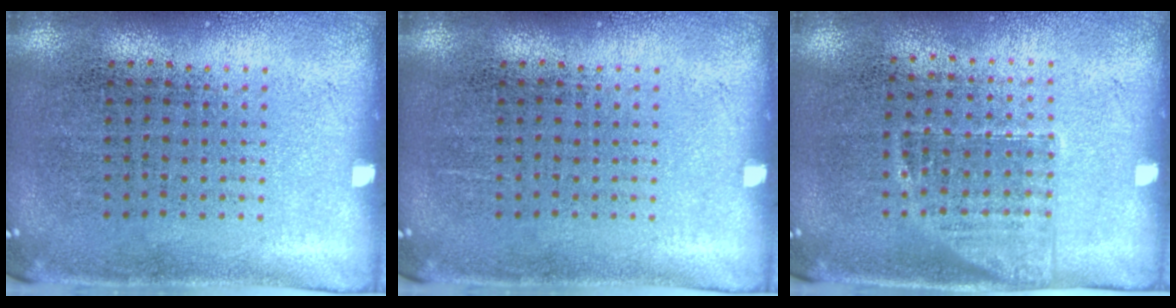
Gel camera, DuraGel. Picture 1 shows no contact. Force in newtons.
{"total": 0.0}
{"total": 1.2, "press": 1.0, "slide": 0.8}